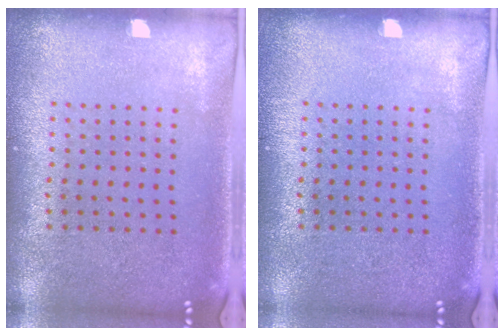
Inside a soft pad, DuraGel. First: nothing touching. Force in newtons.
{"total": 0.0}